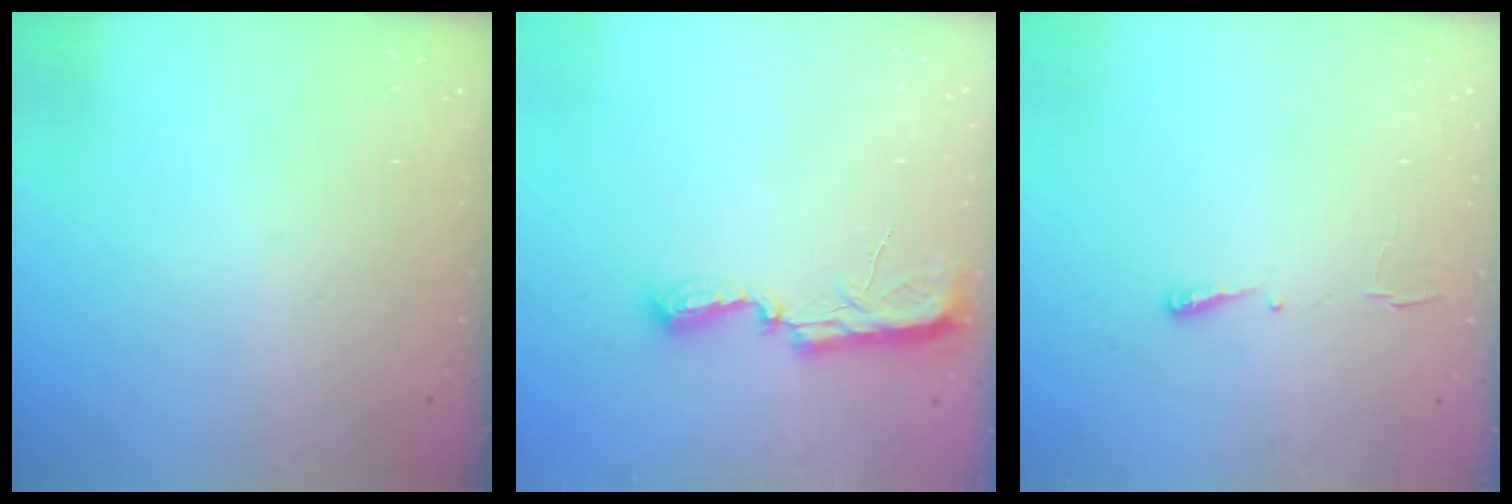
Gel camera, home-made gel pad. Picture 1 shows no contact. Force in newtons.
{"total": 7.7, "press": 7.7, "slide": 0.7}
{"total": 4.4, "press": 4.3, "slide": 0.7}